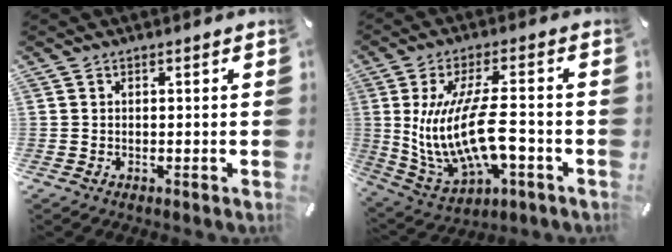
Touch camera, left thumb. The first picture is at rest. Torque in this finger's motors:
{"motor_torque": [0.95, 2.33, 1.52, -1.06, 0.74]}